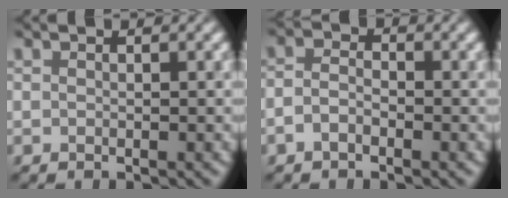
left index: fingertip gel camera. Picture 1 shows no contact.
{"total": 1.9, "force": [-0.9, 1.1, 1.2], "torque": [-0.024, 0.008, -0.023]}